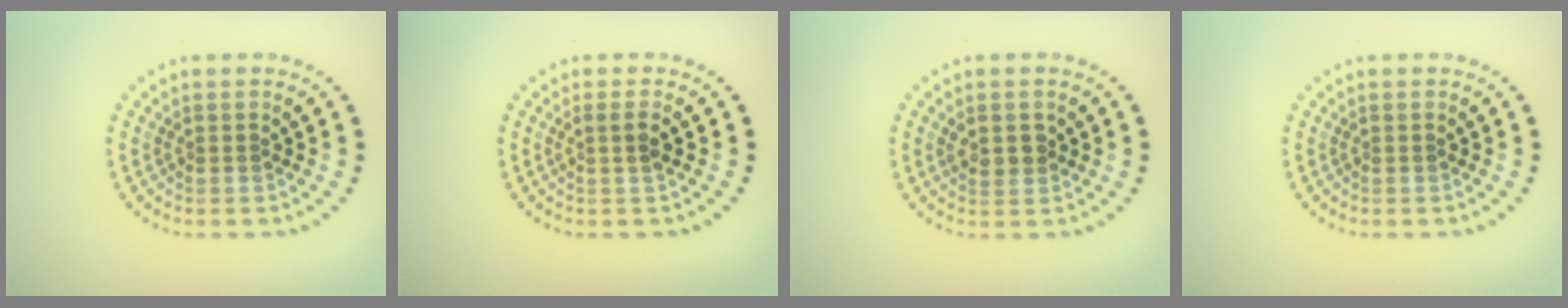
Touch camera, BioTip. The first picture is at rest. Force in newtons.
{"total": 1.3, "press": 1.1, "slide": 0.7}
{"total": 1.9, "press": 1.8, "slide": 0.6}
{"total": 0.0}